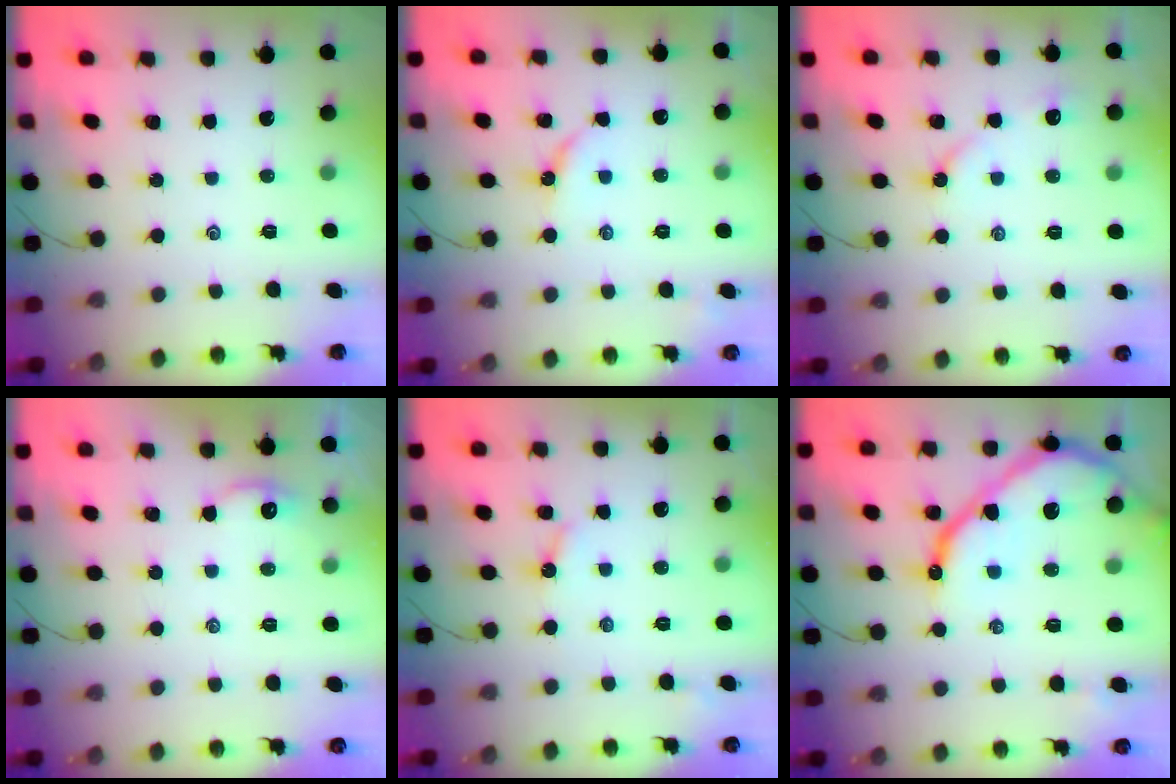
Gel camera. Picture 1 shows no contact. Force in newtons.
{"total": 2.7, "press": 2.7, "slide": 0.4}
{"total": 5.0, "press": 5.0, "slide": 0.7}
{"total": 3.3, "press": 3.3, "slide": 0.7}
{"total": 3.4, "press": 3.4, "slide": 0.3}
{"total": 14.9, "press": 14.9, "slide": 1.5}